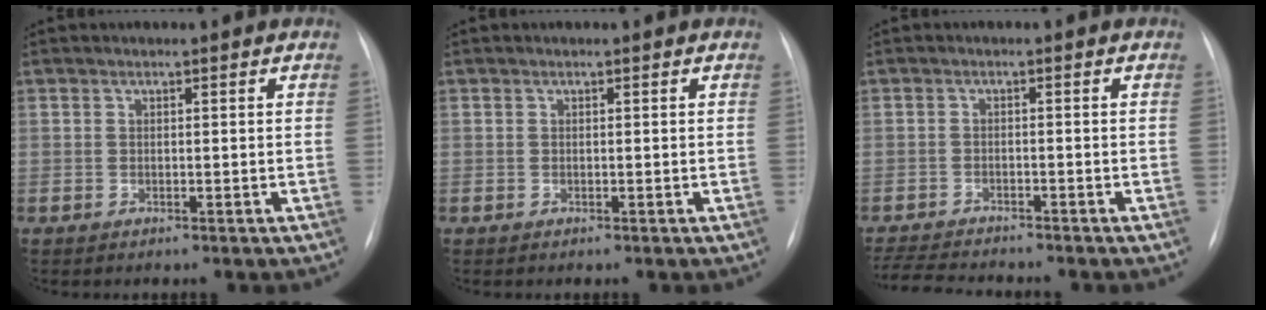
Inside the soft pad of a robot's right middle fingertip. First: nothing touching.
{"total": 0.0}
{"total": 7.1, "force": [-6.7, 0.2, 2.1], "torque": [-0.037, -0.015, -0.111]}